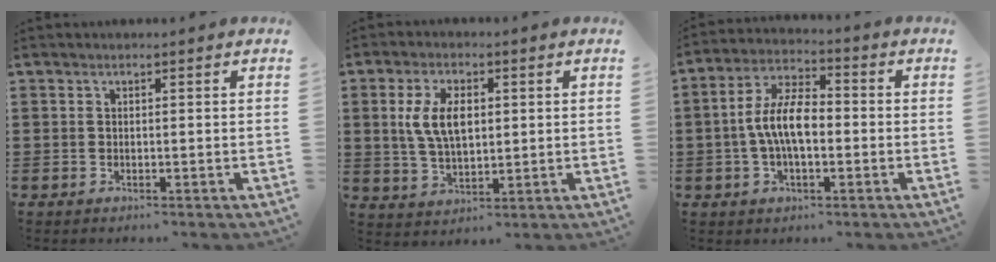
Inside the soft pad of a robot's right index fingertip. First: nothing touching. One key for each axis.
{"total": 7.0, "fx": 1.2, "fy": 3.7, "fz": 5.8, "tx": -0.135, "ty": 0.009, "tz": 0.014}
{"total": 8.0, "fx": -1.0, "fy": 3.6, "fz": 7.0, "tx": -0.159, "ty": 0.001, "tz": -0.028}